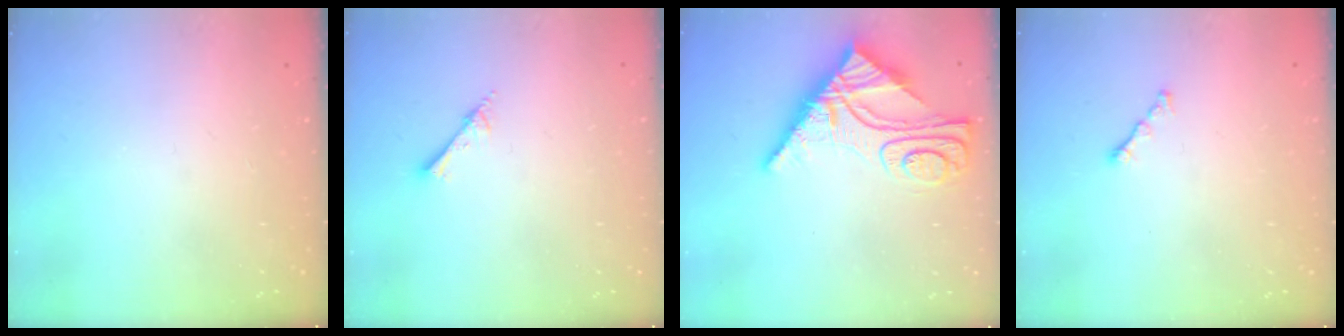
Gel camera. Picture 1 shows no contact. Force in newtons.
{"total": 2.5, "press": 2.5, "slide": 0.2}
{"total": 15.2, "press": 15.1, "slide": 1.6}
{"total": 1.2, "press": 1.1, "slide": 0.5}